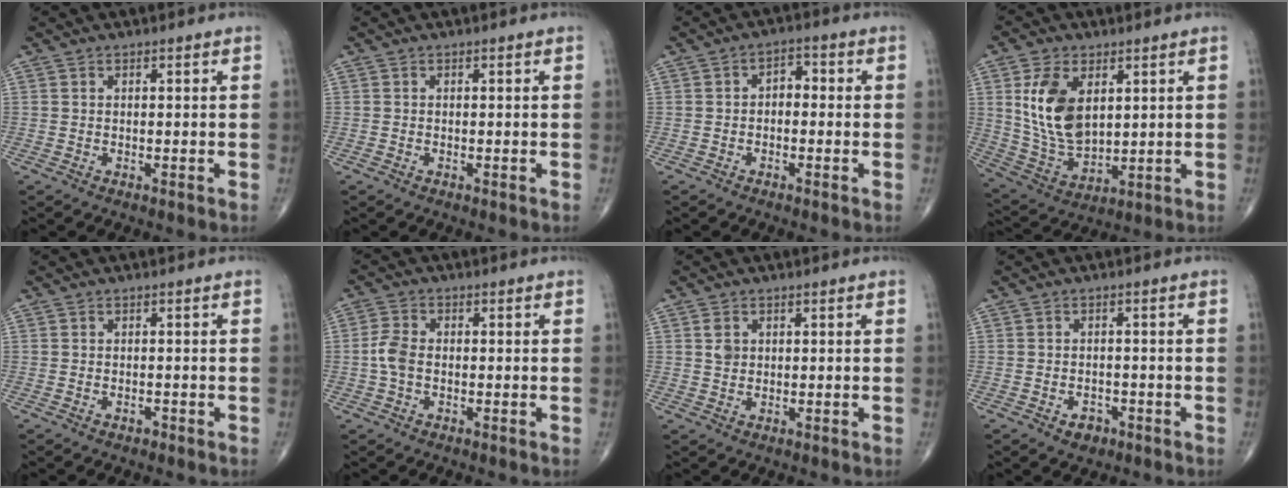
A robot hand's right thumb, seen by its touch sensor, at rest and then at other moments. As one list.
[{"total": 0.0}, {"total": 3.3, "force": [-0.3, 2.3, 2.4], "torque": [-0.016, 0.018, -0.016]}, {"total": 13.6, "force": [3.8, 8.1, 10.3], "torque": [-0.181, -0.019, 0.085]}, {"total": 0.8, "force": [-0.5, 0.4, 0.4], "torque": [-0.008, 0.003, -0.008]}, {"total": 4.0, "force": [-0.7, 2.6, 3.0], "torque": [-0.069, 0.010, -0.020]}, {"total": 2.1, "force": [0.6, 1.7, 1.2], "torque": [-0.012, -0.002, 0.013]}, {"total": 2.9, "force": [-1.6, 2.0, 1.3], "torque": [-0.009, 0.009, -0.018]}]